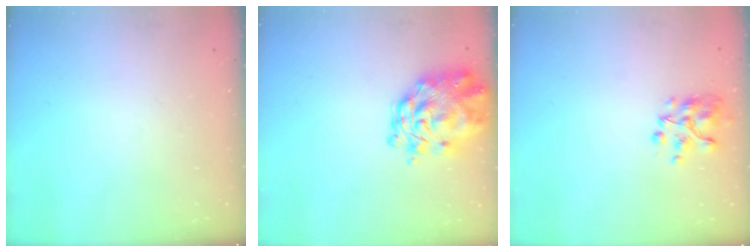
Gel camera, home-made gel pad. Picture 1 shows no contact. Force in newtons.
{"total": 8.9, "press": 8.3, "slide": 3.1}
{"total": 5.8, "press": 5.7, "slide": 0.7}